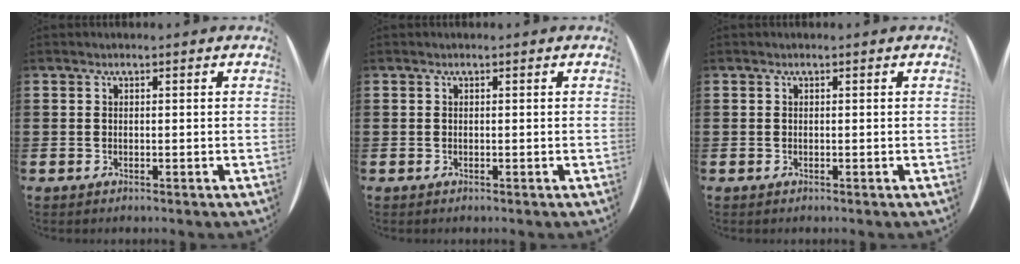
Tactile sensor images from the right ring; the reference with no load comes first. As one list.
[{"total": 0.0}, {"total": 0.0}]